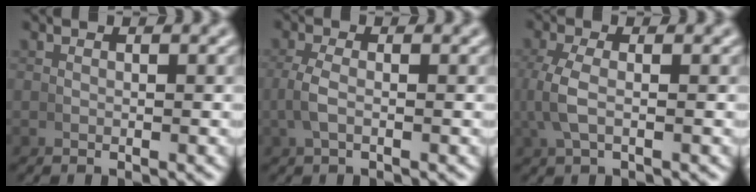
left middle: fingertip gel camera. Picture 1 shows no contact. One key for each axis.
{"total": 1.9, "fx": -0.2, "fy": 0.6, "fz": 1.8, "tx": -0.049, "ty": -0.002, "tz": -0.001}
{"total": 2.7, "fx": 0.0, "fy": 0.9, "fz": 2.5, "tx": -0.071, "ty": -0.002, "tz": 0.004}